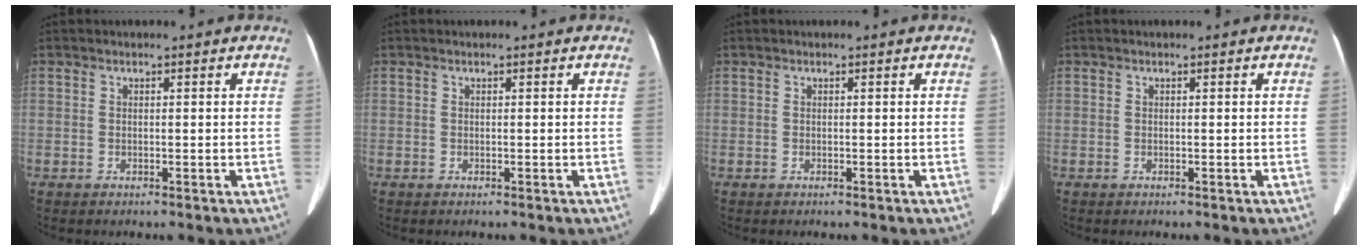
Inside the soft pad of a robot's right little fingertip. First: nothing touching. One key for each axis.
{"total": 0.0}
{"total": 0.0}
{"total": 0.0}